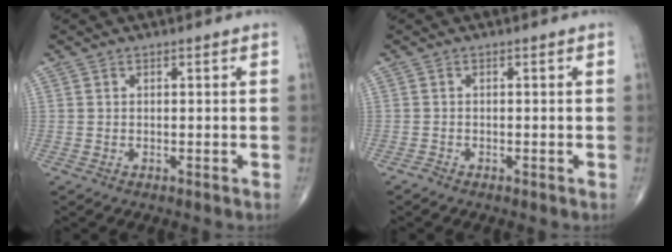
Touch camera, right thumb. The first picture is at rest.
{"total": 0.6, "force": [-0.5, 0.1, 0.1], "torque": [-0.002, -0.001, -0.016]}